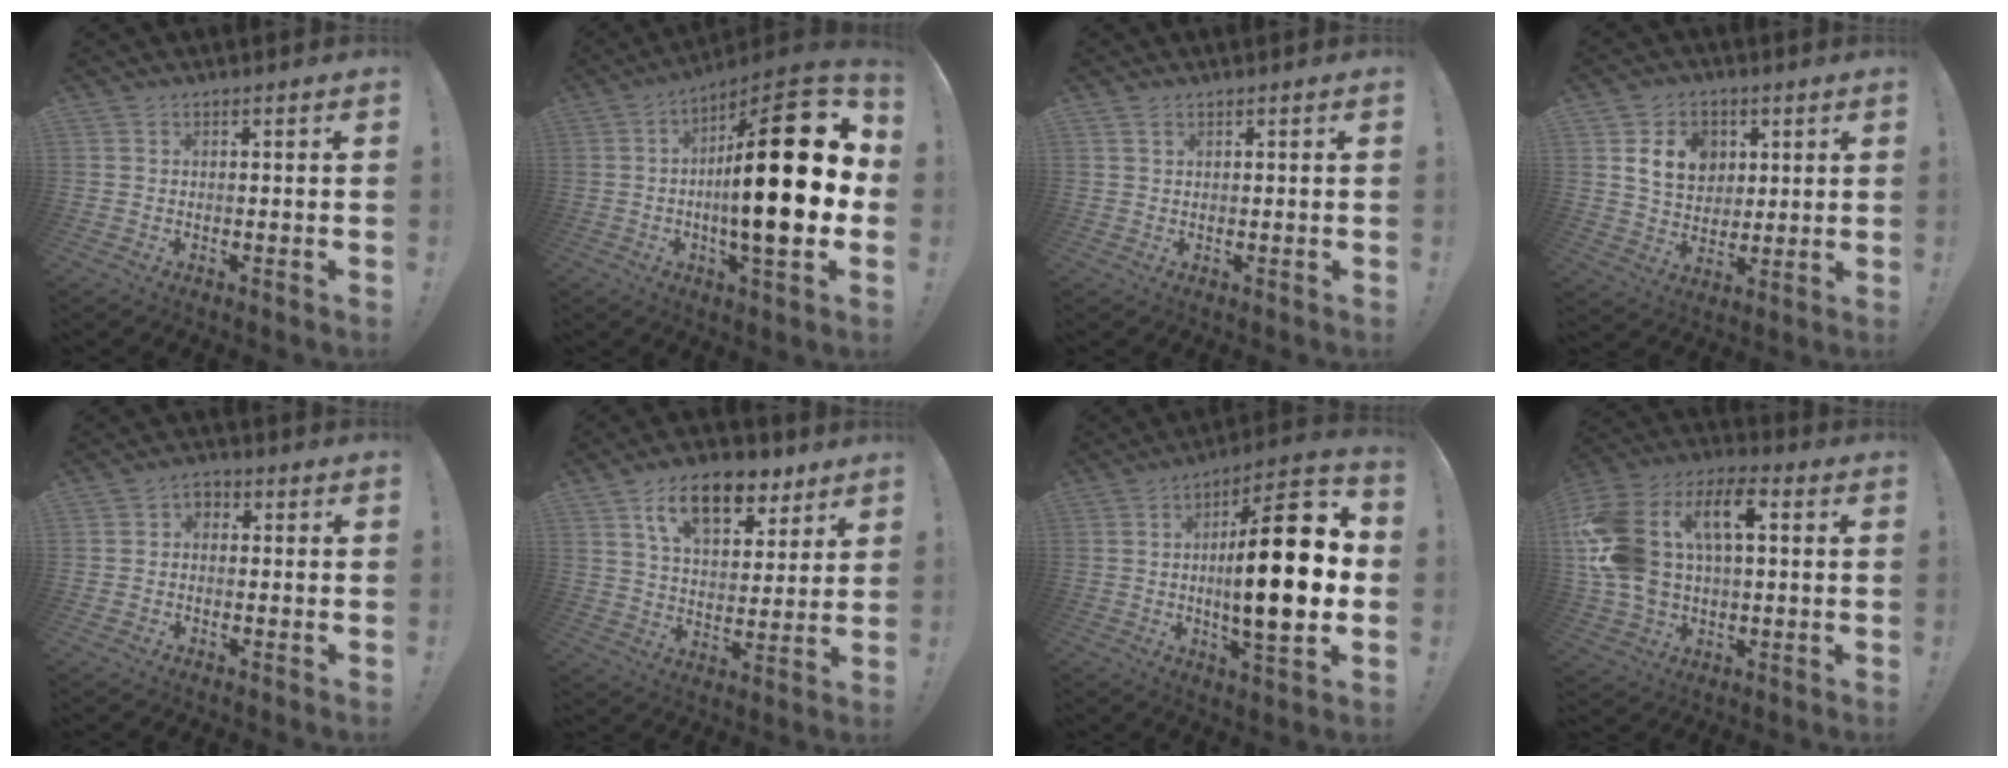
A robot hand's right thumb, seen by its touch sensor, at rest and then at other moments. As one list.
[{"total": 26.7, "force": [0.8, 6.4, 25.9], "torque": [-0.413, -0.015, -0.001]}, {"total": 1.2, "force": [0.8, 0.6, 0.6], "torque": [-0.006, -0.002, 0.014]}, {"total": 12.5, "force": [4.7, 9.8, 6.2], "torque": [-0.087, -0.009, 0.093]}, {"total": 3.0, "force": [-1.1, 2.5, 1.3], "torque": [-0.020, 0.012, -0.021]}, {"total": 15.8, "force": [9.1, 8.6, 9.7], "torque": [-0.147, -0.036, 0.160]}, {"total": 23.2, "force": [0.5, 6.3, 22.4], "torque": [-0.361, -0.009, -0.005]}, {"total": 21.0, "force": [4.4, 14.1, 14.9], "torque": [-0.298, 0.001, 0.082]}]